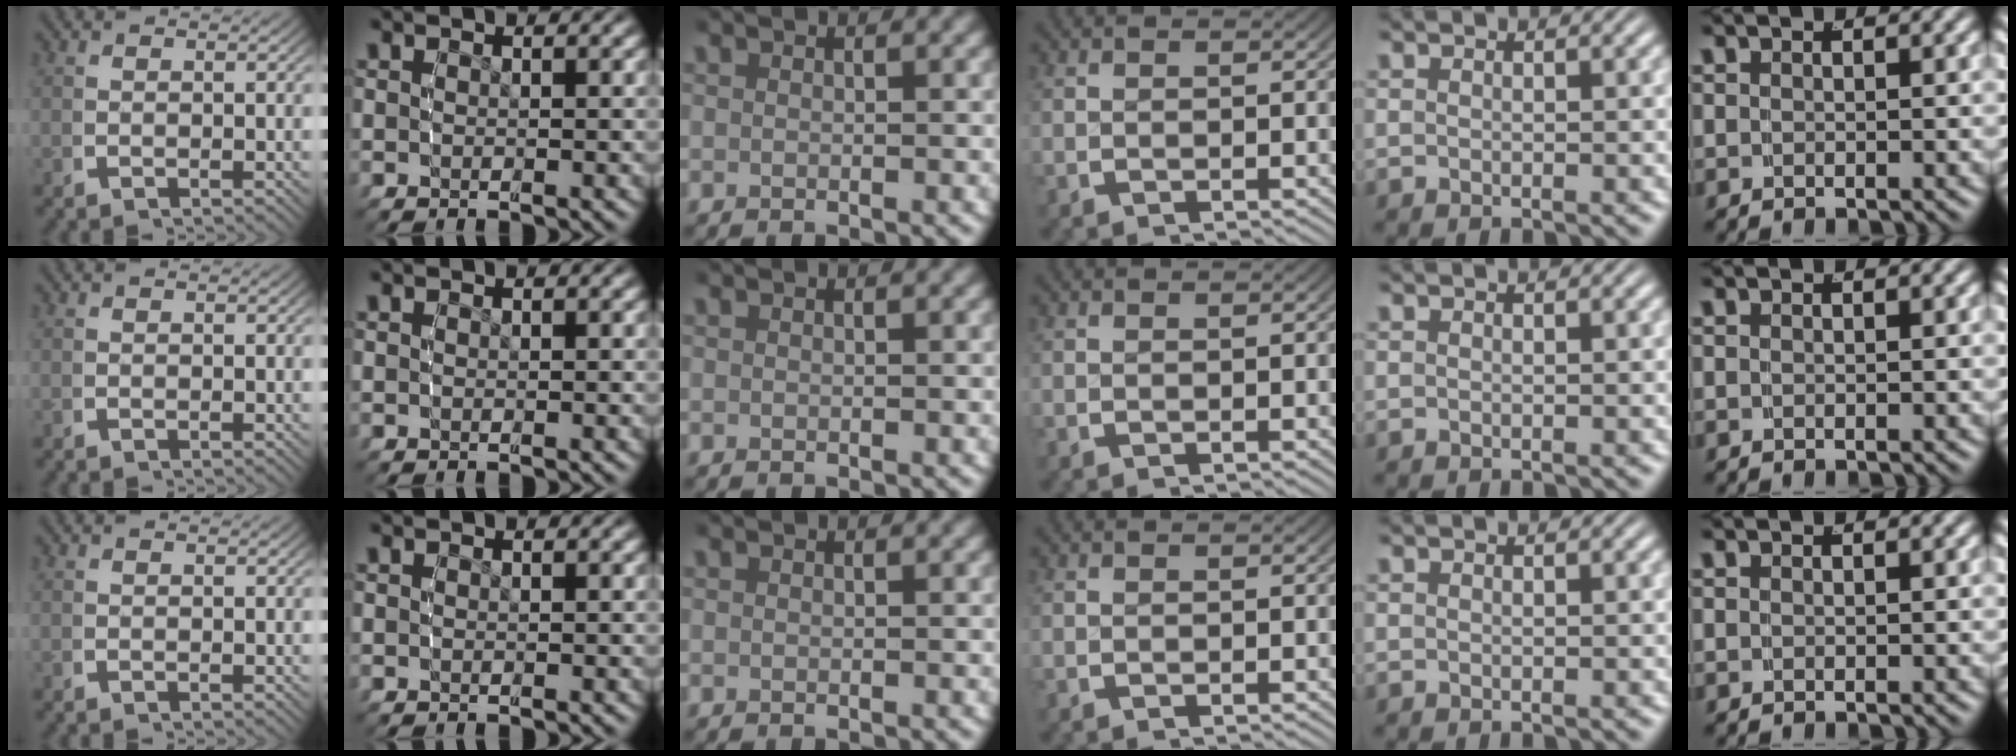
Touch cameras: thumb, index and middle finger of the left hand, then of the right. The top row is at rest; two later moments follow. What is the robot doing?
{"motion": "reach", "object": "coat"}